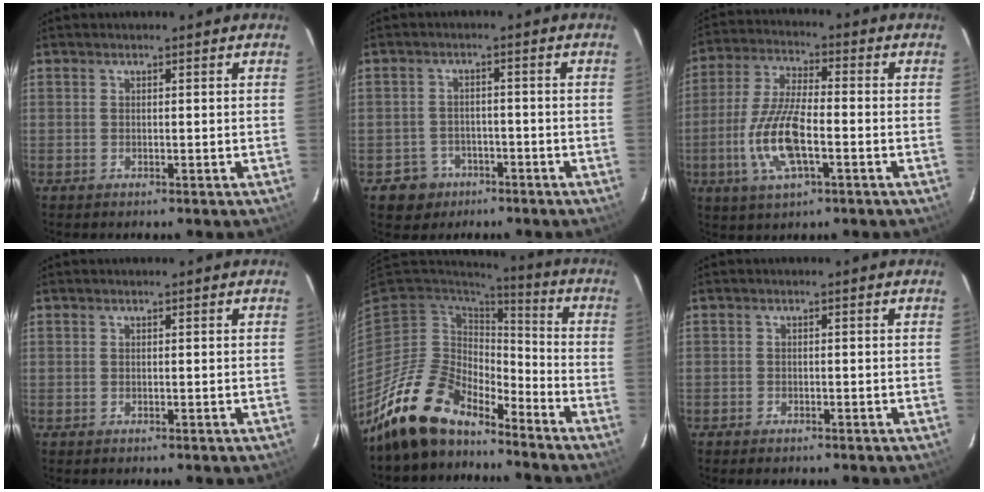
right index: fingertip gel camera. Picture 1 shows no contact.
{"total": 5.6, "force": [-3.0, 4.7, 0.5], "torque": [-0.030, 0.019, -0.039]}
{"total": 12.4, "force": [-3.7, 3.9, 11.2], "torque": [-0.237, -0.003, -0.073]}
{"total": 0.0}
{"total": 15.7, "force": [-13.1, 6.1, 6.3], "torque": [-0.130, -0.004, -0.237]}
{"total": 1.7, "force": [-1.4, 0.9, 0.4], "torque": [-0.018, -0.001, -0.025]}